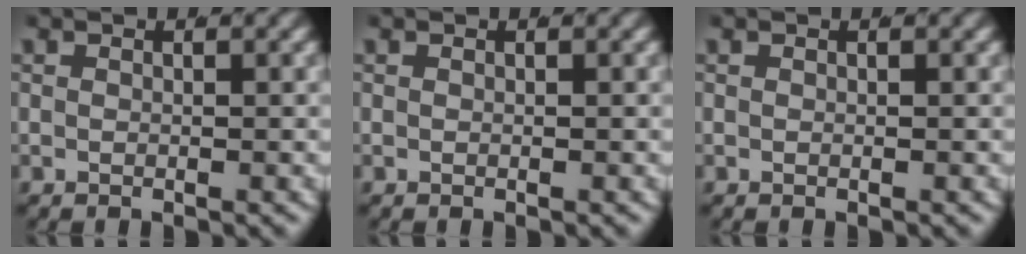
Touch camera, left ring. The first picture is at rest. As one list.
[{"total": 0.0}, {"total": 0.0}]